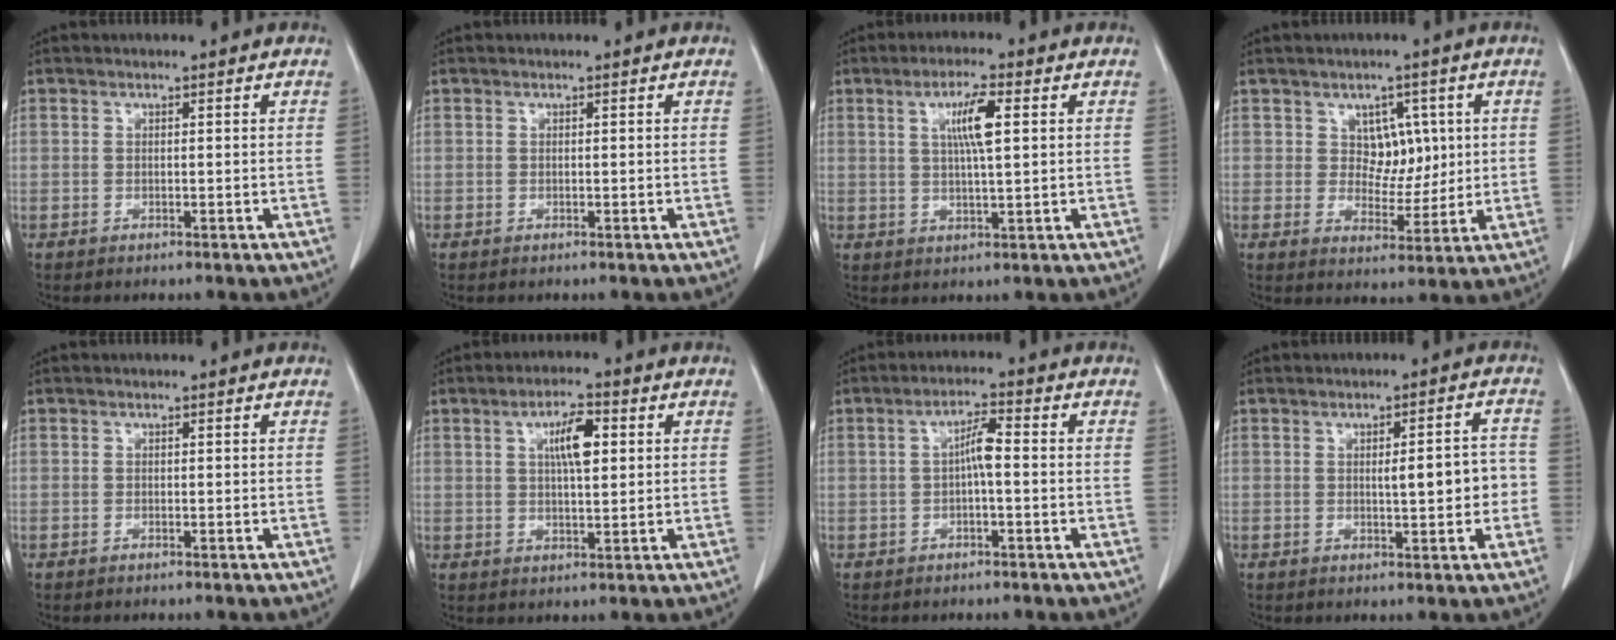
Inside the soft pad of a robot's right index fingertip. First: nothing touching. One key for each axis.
{"total": 0.0}
{"total": 5.9, "fx": 1.7, "fy": 0.5, "fz": 5.6, "tx": -0.103, "ty": 0.001, "tz": 0.031}
{"total": 5.3, "fx": 1.6, "fy": 3.9, "fz": 3.2, "tx": -0.036, "ty": 0.004, "tz": 0.030}
{"total": 0.0}
{"total": 6.0, "fx": 1.7, "fy": 1.5, "fz": 5.5, "tx": -0.097, "ty": 0.005, "tz": 0.030}
{"total": 3.6, "fx": -0.2, "fy": 0.5, "fz": 3.6, "tx": -0.063, "ty": 0.011, "tz": -0.003}
{"total": 5.6, "fx": -0.4, "fy": 1.4, "fz": 5.4, "tx": -0.075, "ty": 0.011, "tz": -0.002}